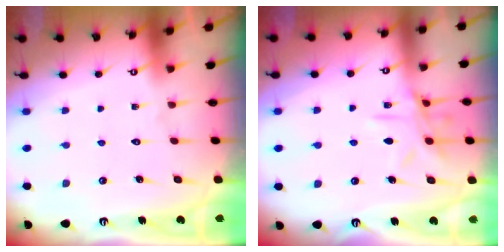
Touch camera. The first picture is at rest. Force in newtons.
{"total": 10.1, "press": 10.1, "slide": 0.8}